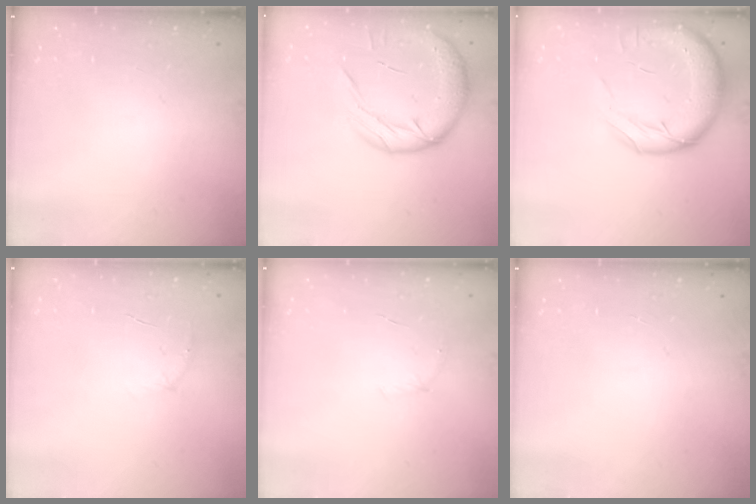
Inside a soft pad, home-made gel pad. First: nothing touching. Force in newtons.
{"total": 15.4, "press": 15.1, "slide": 3.2}
{"total": 18.0, "press": 17.6, "slide": 3.7}
{"total": 4.7, "press": 4.4, "slide": 1.4}
{"total": 3.3, "press": 3.2, "slide": 1.0}
{"total": 0.0}